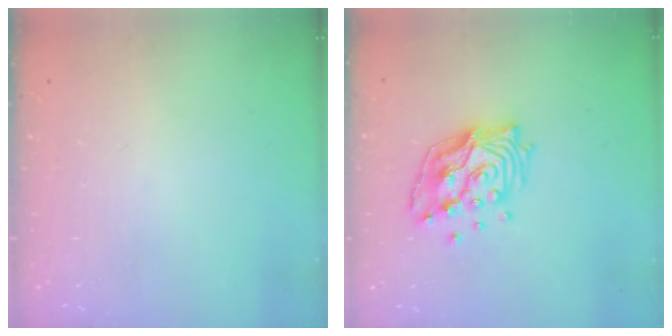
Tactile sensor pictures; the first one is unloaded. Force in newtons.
{"total": 14.9, "press": 14.8, "slide": 1.4}